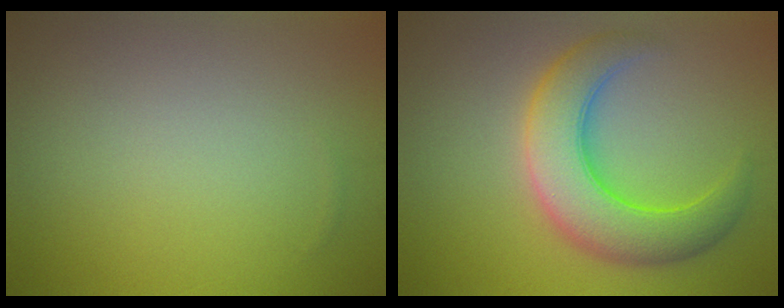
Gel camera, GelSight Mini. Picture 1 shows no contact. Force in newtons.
{"total": 7.6, "press": 7.6, "slide": 0.2}